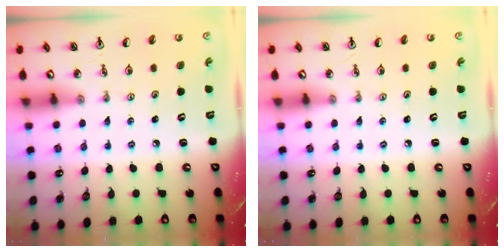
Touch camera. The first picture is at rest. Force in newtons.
{"total": 0.0}